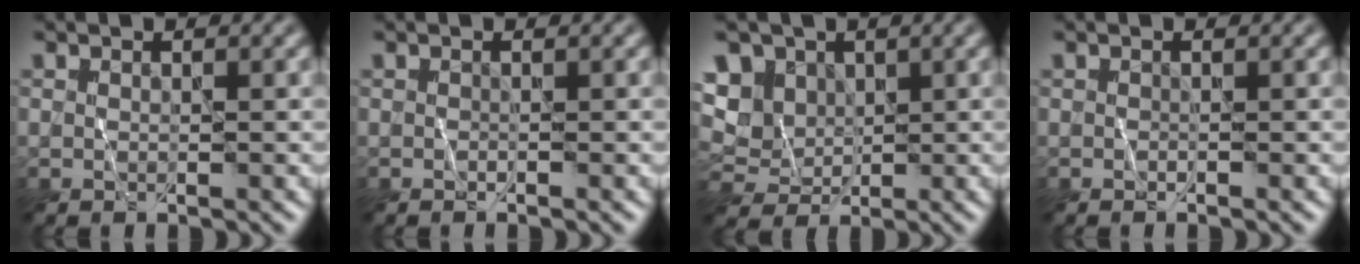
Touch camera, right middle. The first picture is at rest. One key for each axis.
{"total": 0.0}
{"total": 6.3, "fx": 2.8, "fy": 5.0, "fz": 2.7, "tx": -0.078, "ty": 0.010, "tz": 0.045}
{"total": 0.0}